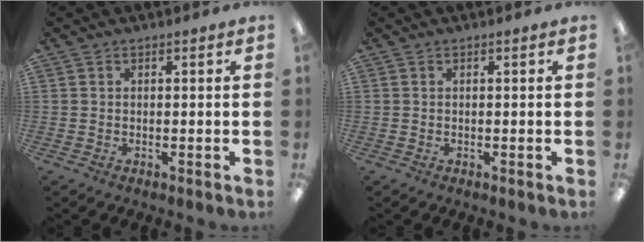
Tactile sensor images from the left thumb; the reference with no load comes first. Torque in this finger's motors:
{"motor_torque": [-0.01, -0.01, 0.00, 0.01, 0.00]}